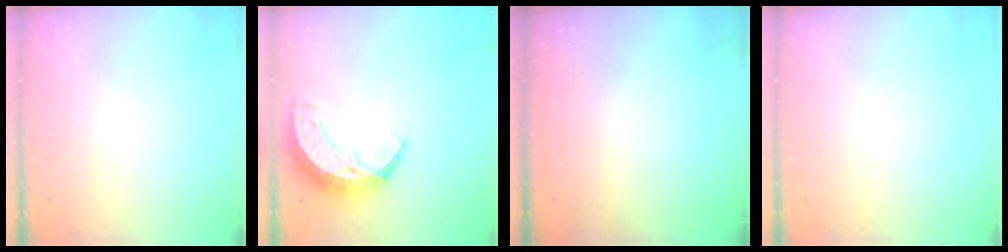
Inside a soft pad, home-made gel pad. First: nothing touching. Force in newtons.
{"total": 10.4, "press": 10.3, "slide": 0.9}
{"total": 0.0}
{"total": 0.0}